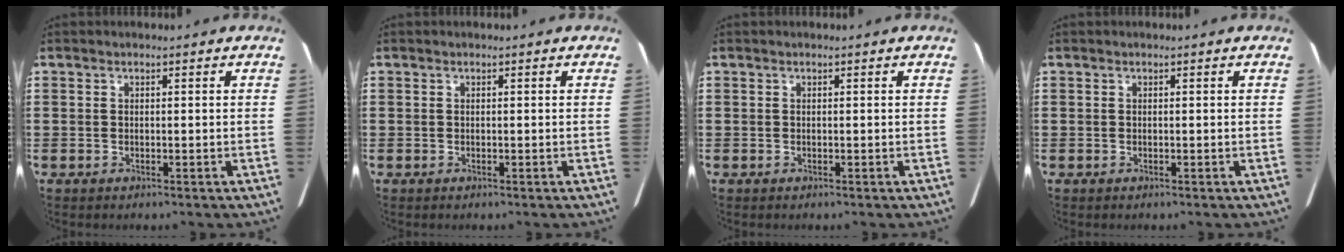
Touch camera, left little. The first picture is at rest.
{"total": 0.0}
{"total": 0.0}
{"total": 0.0}